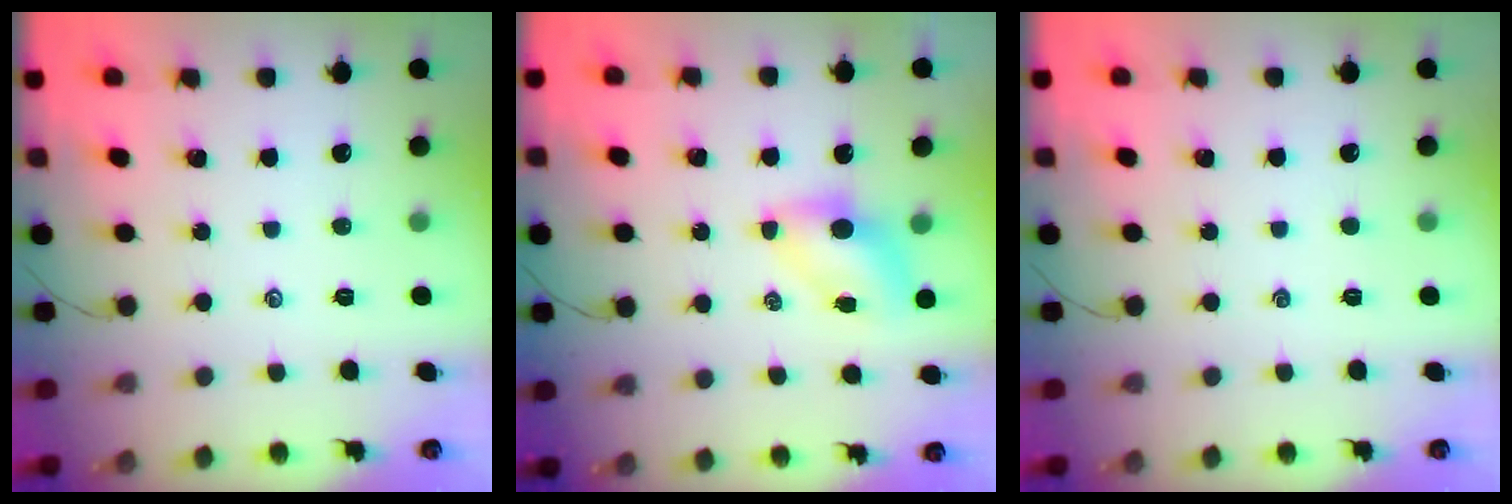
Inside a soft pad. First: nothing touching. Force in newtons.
{"total": 5.3, "press": 5.3, "slide": 0.5}
{"total": 0.0}